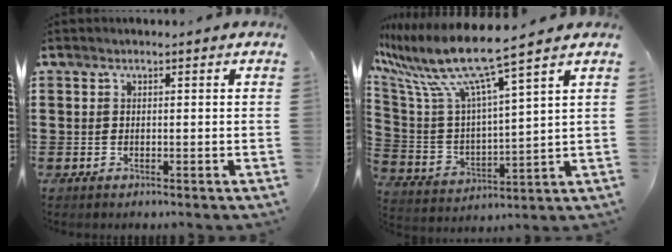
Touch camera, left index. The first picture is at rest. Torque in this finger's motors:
{"motor_torque": [2.14, 0.00, 1.00, 0.21]}